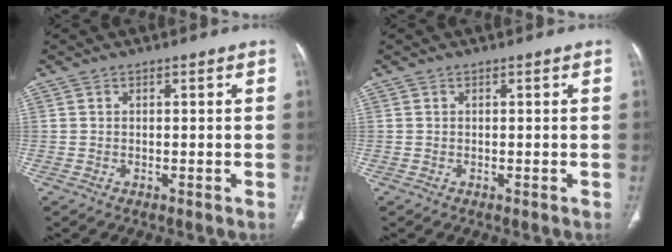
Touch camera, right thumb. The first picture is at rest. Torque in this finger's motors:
{"motor_torque": [0.00, 0.00, -0.02, 0.01, 0.00]}